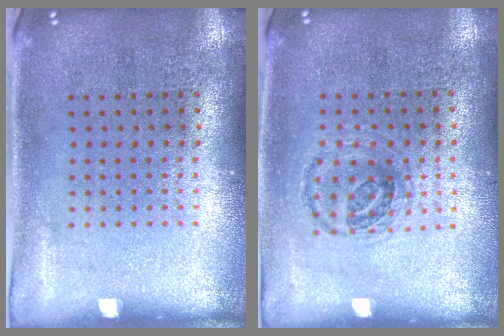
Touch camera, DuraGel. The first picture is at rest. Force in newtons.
{"total": 1.0, "press": 0.9, "slide": 0.2}